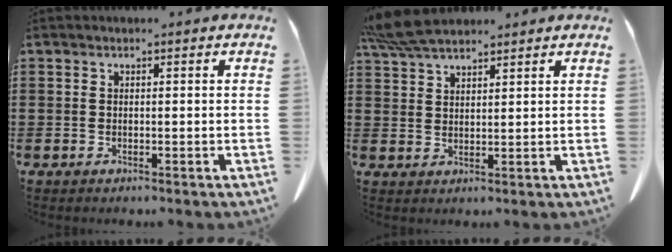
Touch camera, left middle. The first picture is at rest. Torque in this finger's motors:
{"motor_torque": [0.86, 0.53, 0.38, 0.11]}